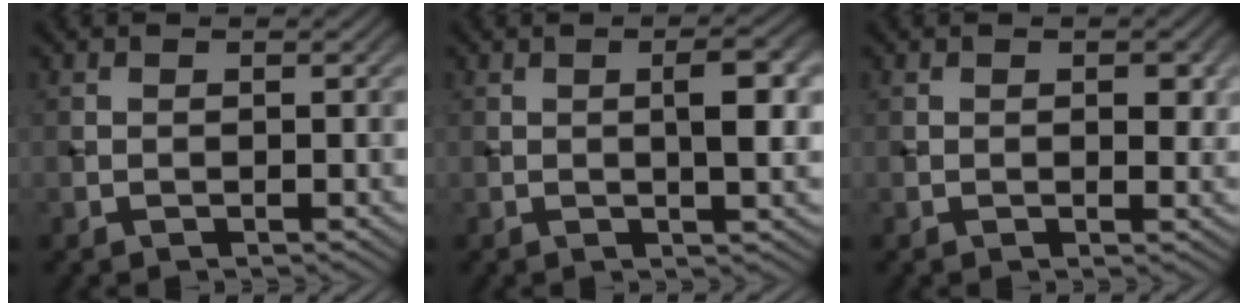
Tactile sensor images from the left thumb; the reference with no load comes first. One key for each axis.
{"total": 3.8, "fx": 0.3, "fy": 0.8, "fz": 3.7, "tx": -0.058, "ty": 0.003, "tz": 0.003}
{"total": 2.0, "fx": 0.3, "fy": 1.1, "fz": 1.6, "tx": -0.019, "ty": -0.006, "tz": 0.005}